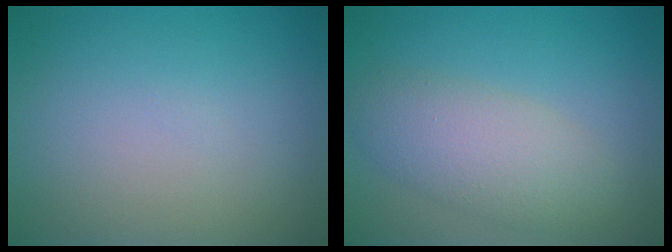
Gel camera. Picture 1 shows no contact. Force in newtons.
{"total": 4.6, "press": 4.6, "slide": 0.4}